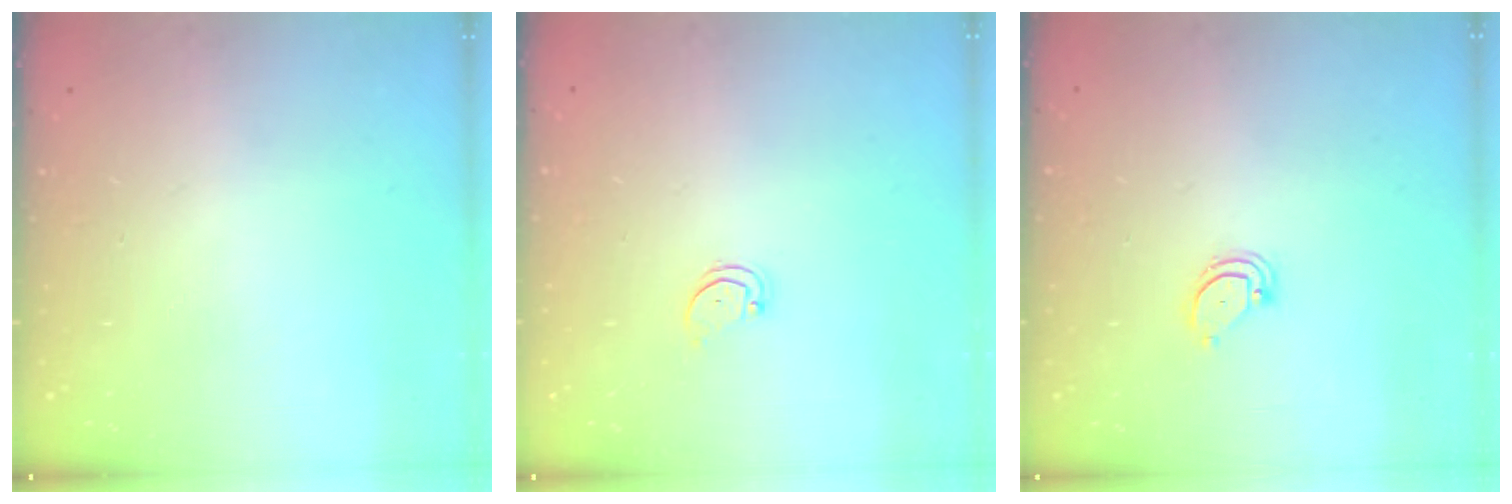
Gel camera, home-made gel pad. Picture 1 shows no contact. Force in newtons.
{"total": 1.8, "press": 1.7, "slide": 0.2}
{"total": 2.9, "press": 2.9, "slide": 0.2}